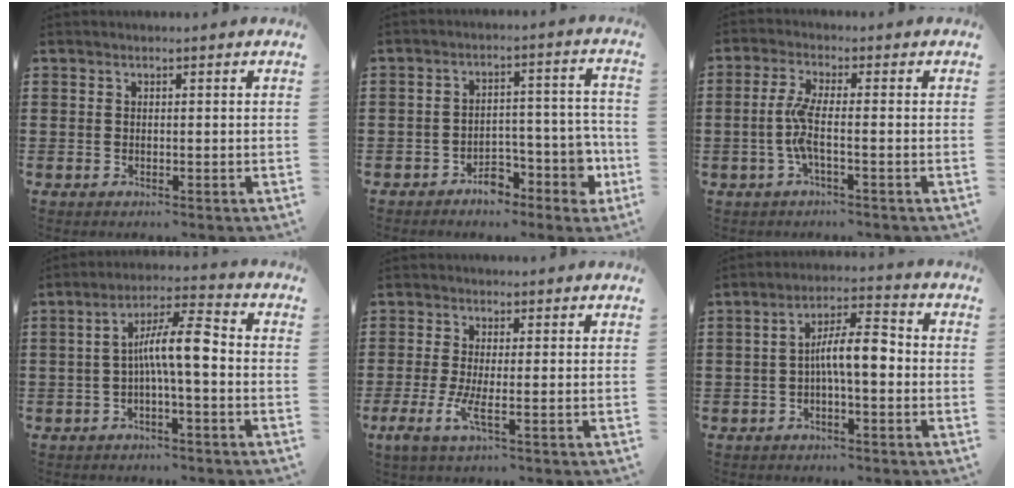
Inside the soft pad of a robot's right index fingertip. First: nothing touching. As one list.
[{"total": 6.4, "force": [-4.1, 3.8, 3.2], "torque": [-0.047, 0.017, -0.071]}, {"total": 4.7, "force": [-1.2, 0.8, 4.5], "torque": [-0.111, -0.009, -0.034]}, {"total": 8.6, "force": [-0.9, 1.7, 8.4], "torque": [-0.151, 0.014, -0.019]}, {"total": 4.0, "force": [-1.0, 0.4, 3.8], "torque": [-0.089, -0.014, -0.023]}, {"total": 7.6, "force": [-0.7, 2.2, 7.2], "torque": [-0.130, 0.014, -0.014]}]